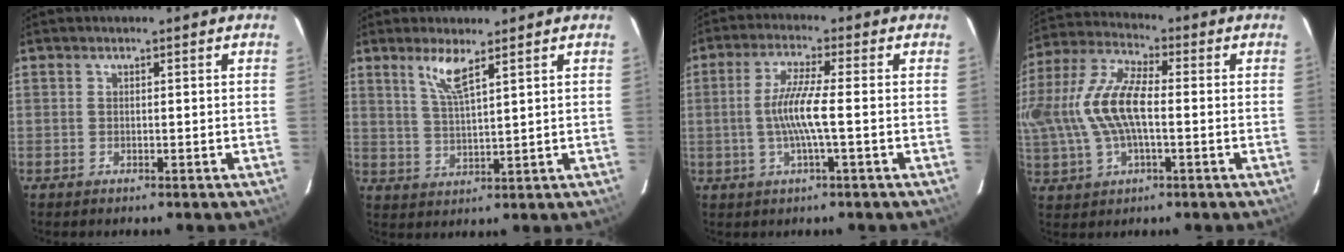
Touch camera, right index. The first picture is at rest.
{"total": 5.2, "force": [3.4, 0.5, 3.9], "torque": [-0.080, -0.004, 0.069]}
{"total": 6.9, "force": [-1.2, -0.2, 6.8], "torque": [-0.138, -0.001, -0.021]}
{"total": 15.8, "force": [-0.5, 6.9, 14.2], "torque": [-0.300, 0.011, -0.012]}